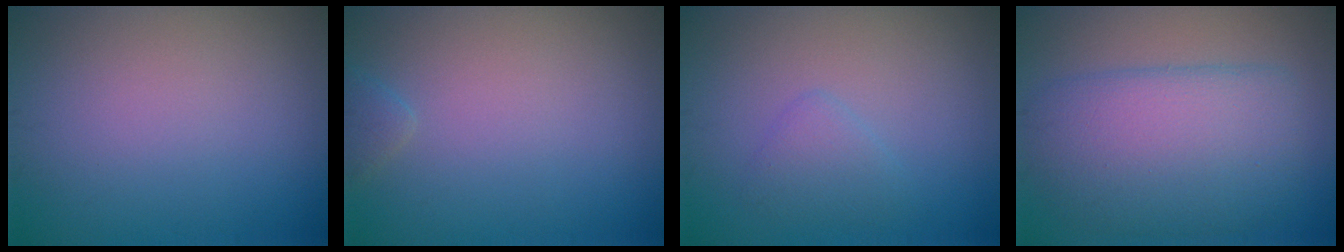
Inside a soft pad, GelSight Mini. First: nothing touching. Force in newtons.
{"total": 1.0, "press": 1.0, "slide": 0.1}
{"total": 1.7, "press": 1.7, "slide": 0.1}
{"total": 7.0, "press": 7.0, "slide": 0.3}